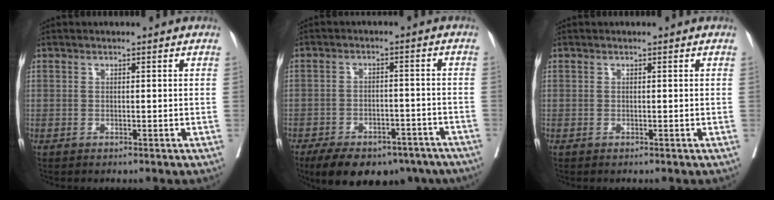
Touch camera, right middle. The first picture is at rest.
{"total": 18.1, "force": [-13.1, 8.9, 8.8], "torque": [-0.158, -0.002, -0.172]}
{"total": 0.0}